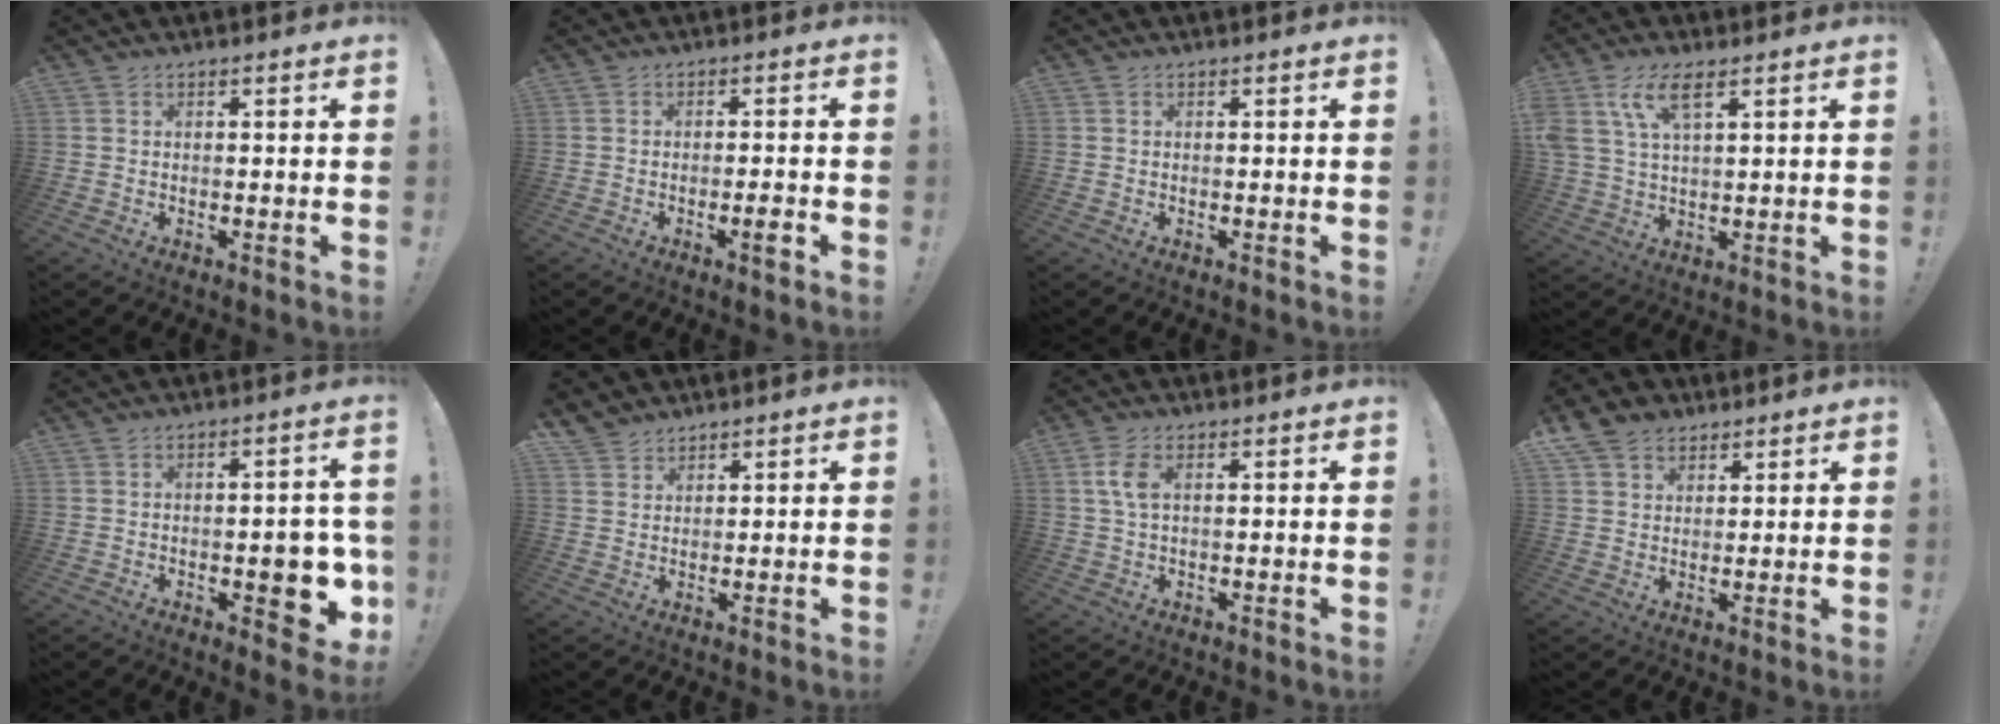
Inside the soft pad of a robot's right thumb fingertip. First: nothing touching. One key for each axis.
{"total": 3.5, "fx": -1.6, "fy": 0.1, "fz": 3.1, "tx": -0.040, "ty": -0.005, "tz": -0.028}
{"total": 0.0}
{"total": 9.3, "fx": 4.9, "fy": 3.5, "fz": 7.1, "tx": -0.143, "ty": -0.011, "tz": 0.093}
{"total": 11.0, "fx": -2.5, "fy": 5.1, "fz": 9.5, "tx": -0.092, "ty": 0.002, "tz": -0.035}
{"total": 4.0, "fx": 3.5, "fy": 1.9, "fz": 0.5, "tx": -0.007, "ty": -0.025, "tz": 0.066}
{"total": 4.8, "fx": 1.2, "fy": 2.5, "fz": 4.0, "tx": -0.085, "ty": 0.004, "tz": 0.021}
{"total": 7.8, "fx": 4.9, "fy": 5.7, "fz": 2.2, "tx": -0.033, "ty": -0.025, "tz": 0.098}